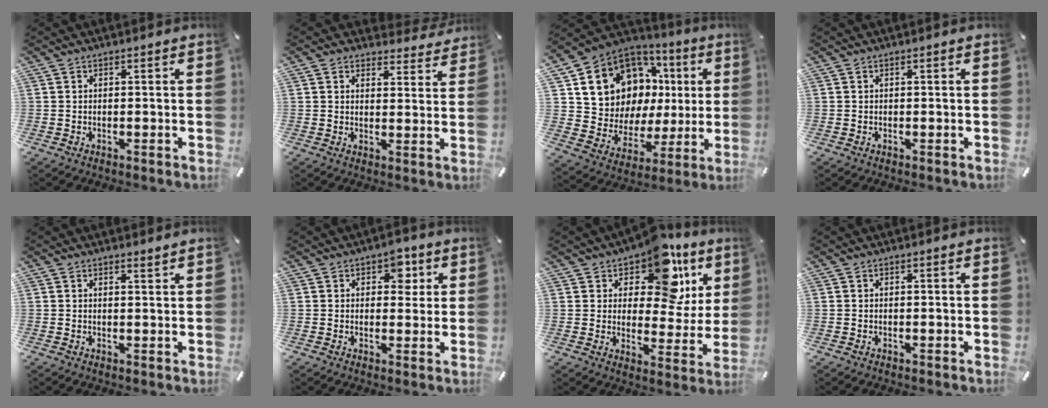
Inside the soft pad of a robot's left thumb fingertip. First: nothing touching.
{"total": 3.5, "force": [2.5, 2.3, 0.7], "torque": [0.000, -0.022, 0.039]}
{"total": 13.6, "force": [6.8, 10.9, 4.5], "torque": [-0.088, -0.059, 0.141]}
{"total": 0.0}
{"total": 1.1, "force": [1.1, 0.1, 0.2], "torque": [-0.004, -0.003, 0.020]}
{"total": 5.0, "force": [2.0, 3.7, 2.7], "torque": [-0.014, -0.009, 0.024]}
{"total": 15.2, "force": [9.5, 8.4, 8.5], "torque": [-0.124, -0.064, 0.164]}
{"total": 0.0}